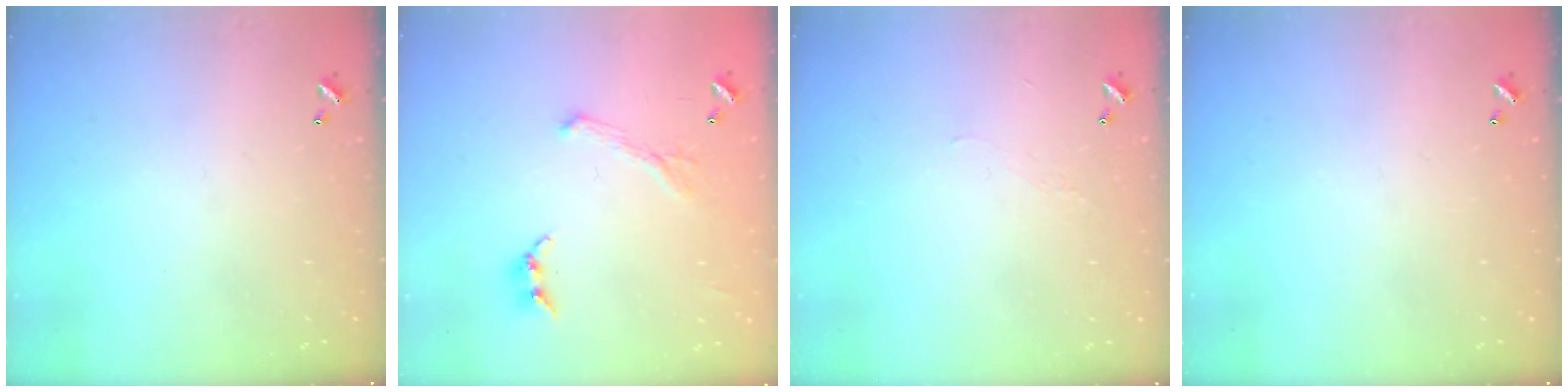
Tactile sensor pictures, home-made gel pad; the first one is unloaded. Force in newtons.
{"total": 2.1, "press": 2.0, "slide": 0.7}
{"total": 0.9, "press": 0.8, "slide": 0.5}
{"total": 0.0}